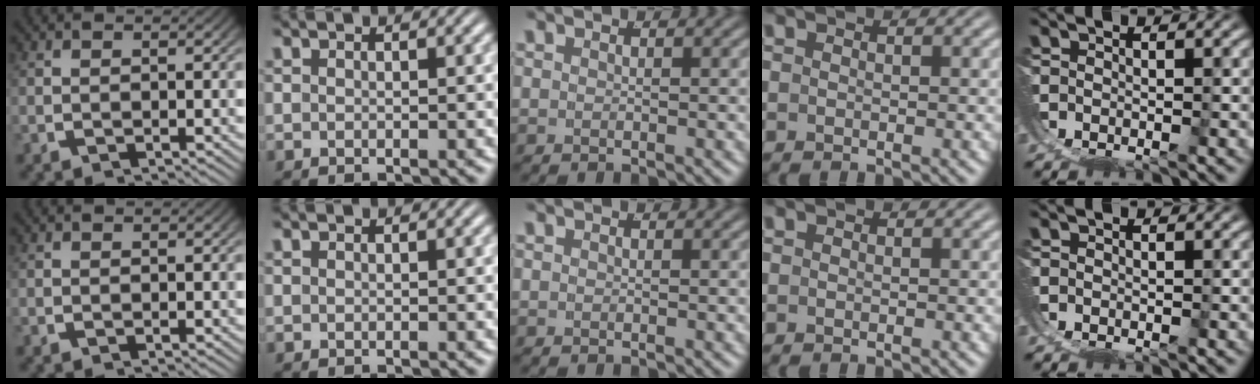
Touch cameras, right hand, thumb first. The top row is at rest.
{}